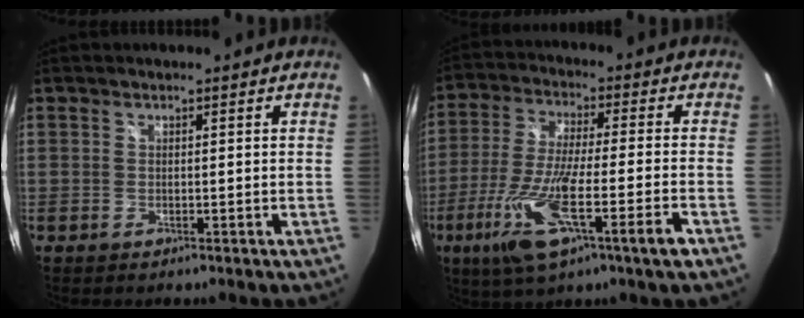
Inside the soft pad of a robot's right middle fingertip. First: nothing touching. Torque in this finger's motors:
{"motor_torque": [2.14, 0.00, 0.70, 0.21]}